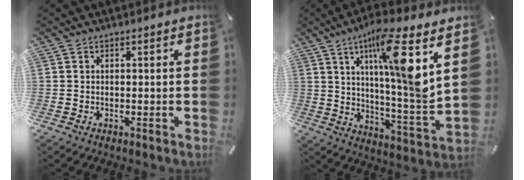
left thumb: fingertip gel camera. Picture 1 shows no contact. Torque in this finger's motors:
{"motor_torque": [2.51, 2.50, 1.15, 0.37, 0.59]}